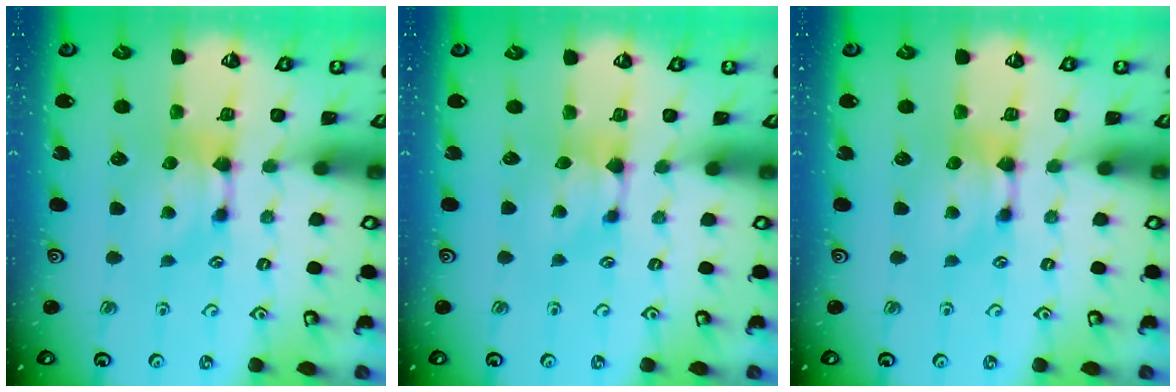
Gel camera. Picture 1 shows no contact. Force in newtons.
{"total": 0.8, "press": 0.4, "slide": 0.6}
{"total": 0.0}